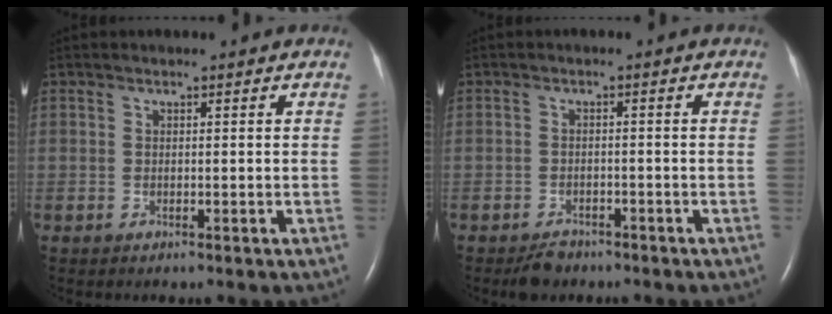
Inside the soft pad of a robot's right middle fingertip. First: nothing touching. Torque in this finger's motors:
{"motor_torque": [0.00, 0.00, -0.04, 0.00]}